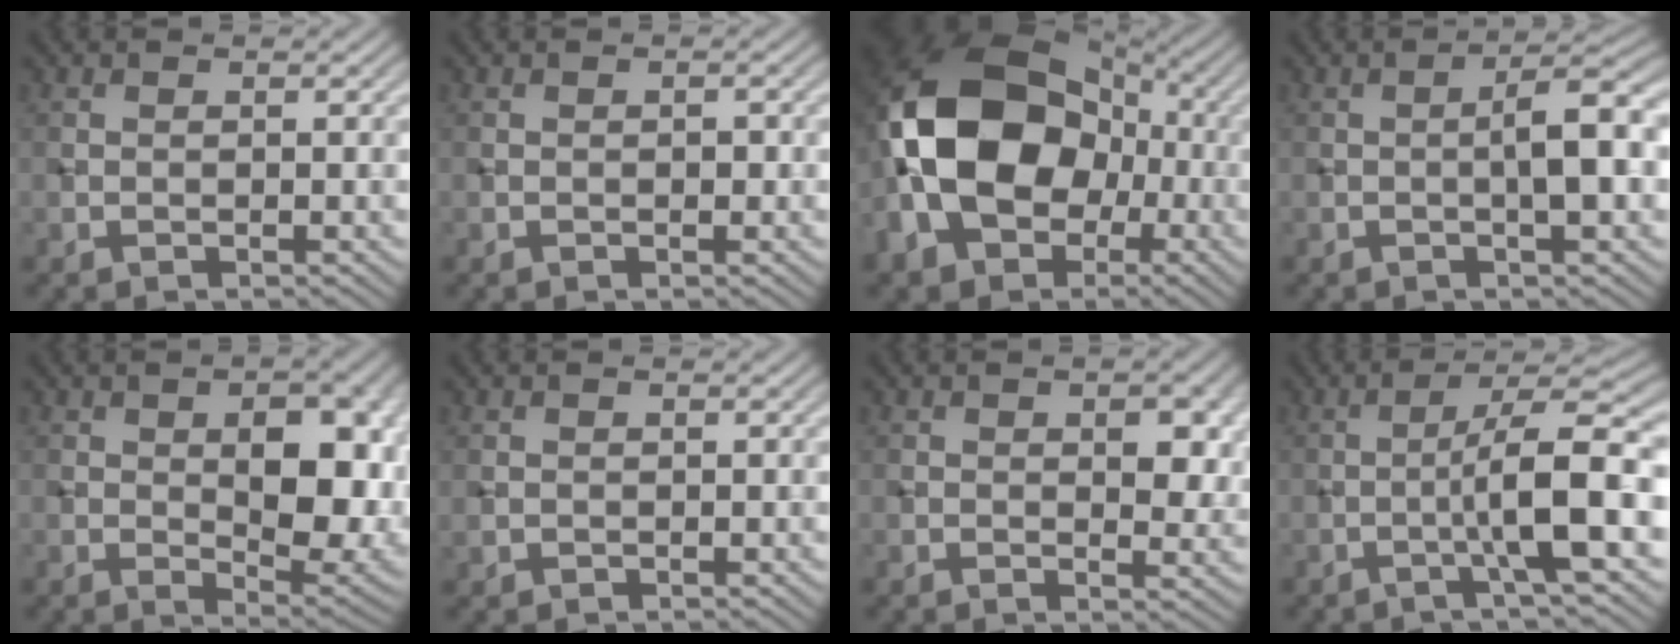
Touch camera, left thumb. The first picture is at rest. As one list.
[{"total": 1.0, "force": [-0.2, 0.4, 0.9], "torque": [-0.011, 0.003, -0.004]}, {"total": 18.9, "force": [-2.8, 13.8, 12.5], "torque": [-0.253, -0.001, -0.063]}, {"total": 4.8, "force": [-0.8, 0.9, 4.6], "torque": [-0.074, 0.015, -0.020]}, {"total": 10.7, "force": [0.9, 5.6, 9.1], "torque": [-0.120, -0.004, 0.019]}, {"total": 0.8, "force": [0.1, 0.7, 0.2], "torque": [-0.004, -0.004, 0.002]}, {"total": 4.6, "force": [0.9, 2.5, 3.8], "torque": [-0.051, -0.006, 0.017]}, {"total": 8.2, "force": [-2.3, 1.0, 7.8], "torque": [-0.118, 0.023, -0.052]}]